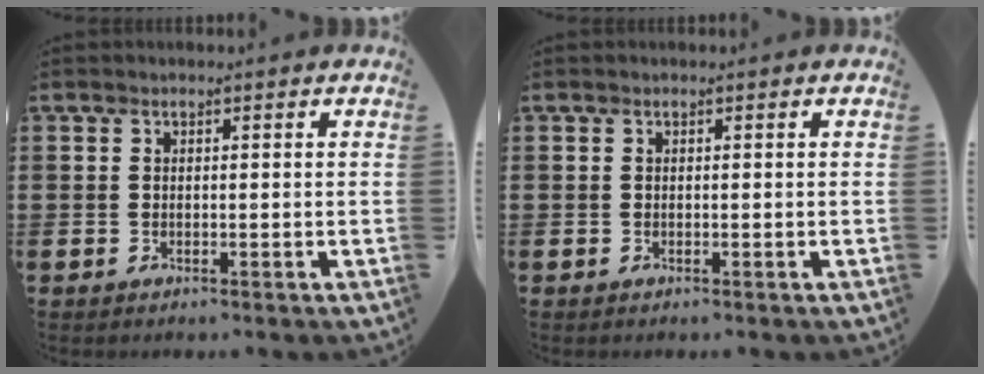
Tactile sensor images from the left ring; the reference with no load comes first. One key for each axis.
{"total": 0.0}